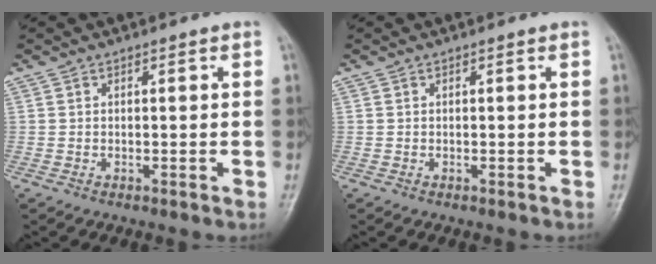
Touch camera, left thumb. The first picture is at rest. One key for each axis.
{"total": 0.0}